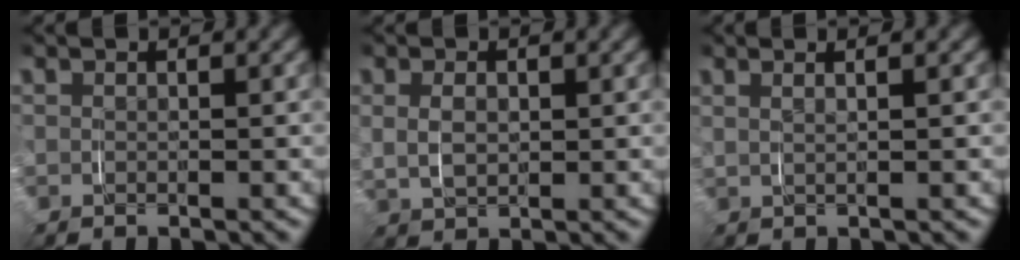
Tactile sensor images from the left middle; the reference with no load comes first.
{"total": 0.7, "force": [0.6, 0.2, -0.1], "torque": [0.004, 0.000, 0.011]}
{"total": 1.7, "force": [1.5, -0.9, 0.4], "torque": [0.005, 0.013, 0.022]}